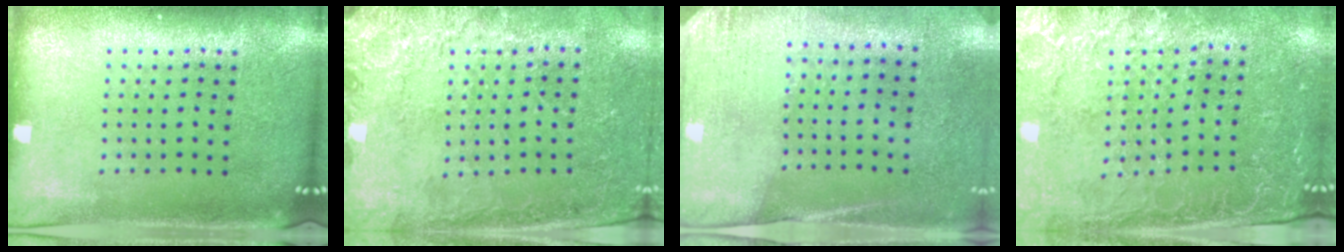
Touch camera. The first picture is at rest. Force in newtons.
{"total": 2.5, "press": 2.3, "slide": 0.8}
{"total": 2.6, "press": 2.3, "slide": 1.3}
{"total": 3.2, "press": 2.9, "slide": 1.2}